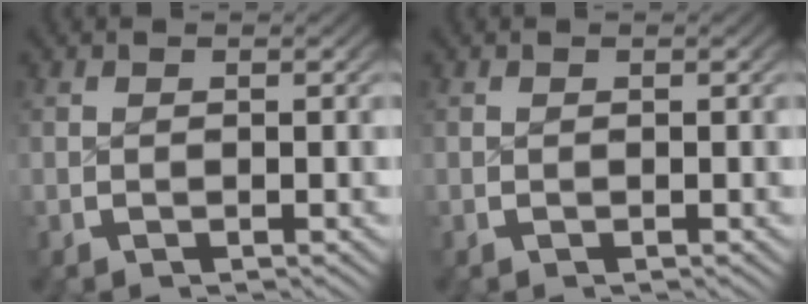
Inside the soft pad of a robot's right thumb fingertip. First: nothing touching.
{"total": 0.0}